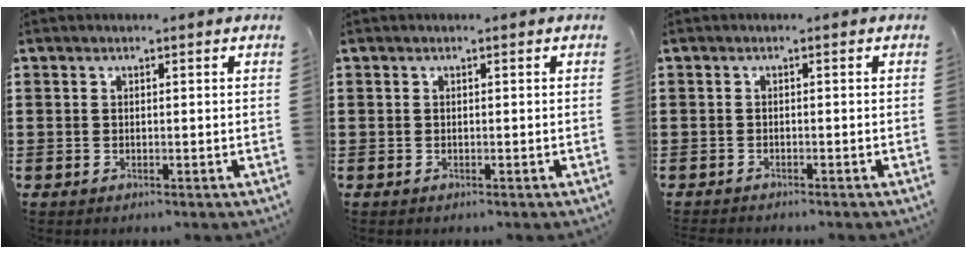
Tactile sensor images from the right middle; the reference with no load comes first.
{"total": 0.0}
{"total": 0.7, "force": [-0.7, 0.0, 0.0], "torque": [-0.001, -0.001, -0.015]}